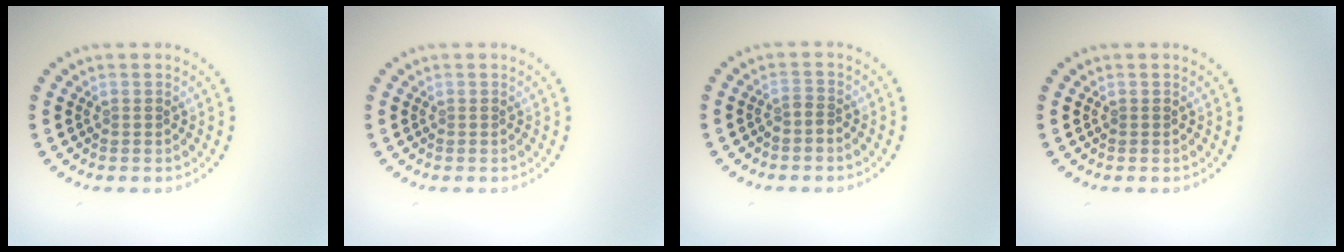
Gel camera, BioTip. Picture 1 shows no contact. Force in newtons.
{"total": 0.0}
{"total": 1.0, "press": 0.7, "slide": 0.7}
{"total": 0.0}